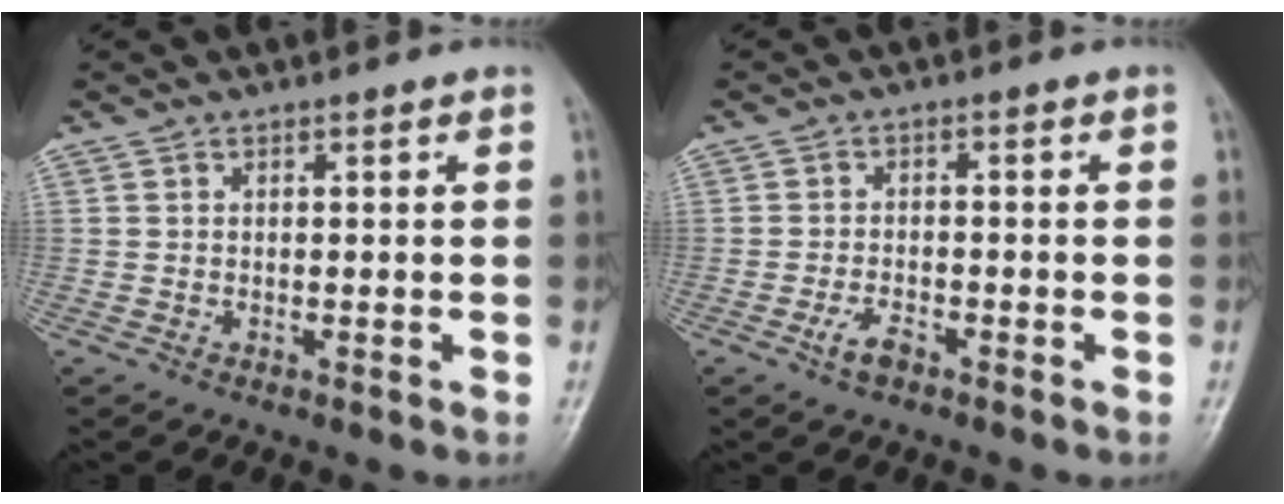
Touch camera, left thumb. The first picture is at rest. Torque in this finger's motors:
{"motor_torque": [-0.02, 0.04, 0.06, 0.04, 0.00]}